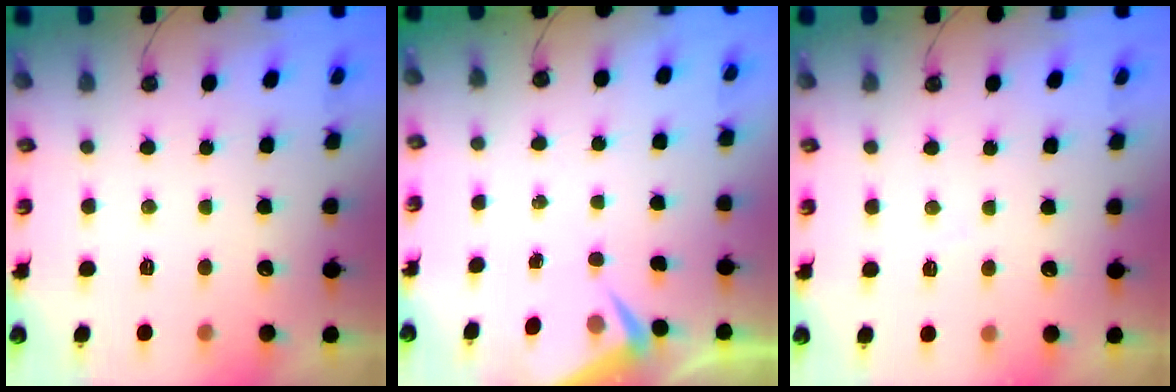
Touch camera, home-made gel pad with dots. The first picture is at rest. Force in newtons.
{"total": 3.9, "press": 3.9, "slide": 0.5}
{"total": 3.5, "press": 3.5, "slide": 0.6}